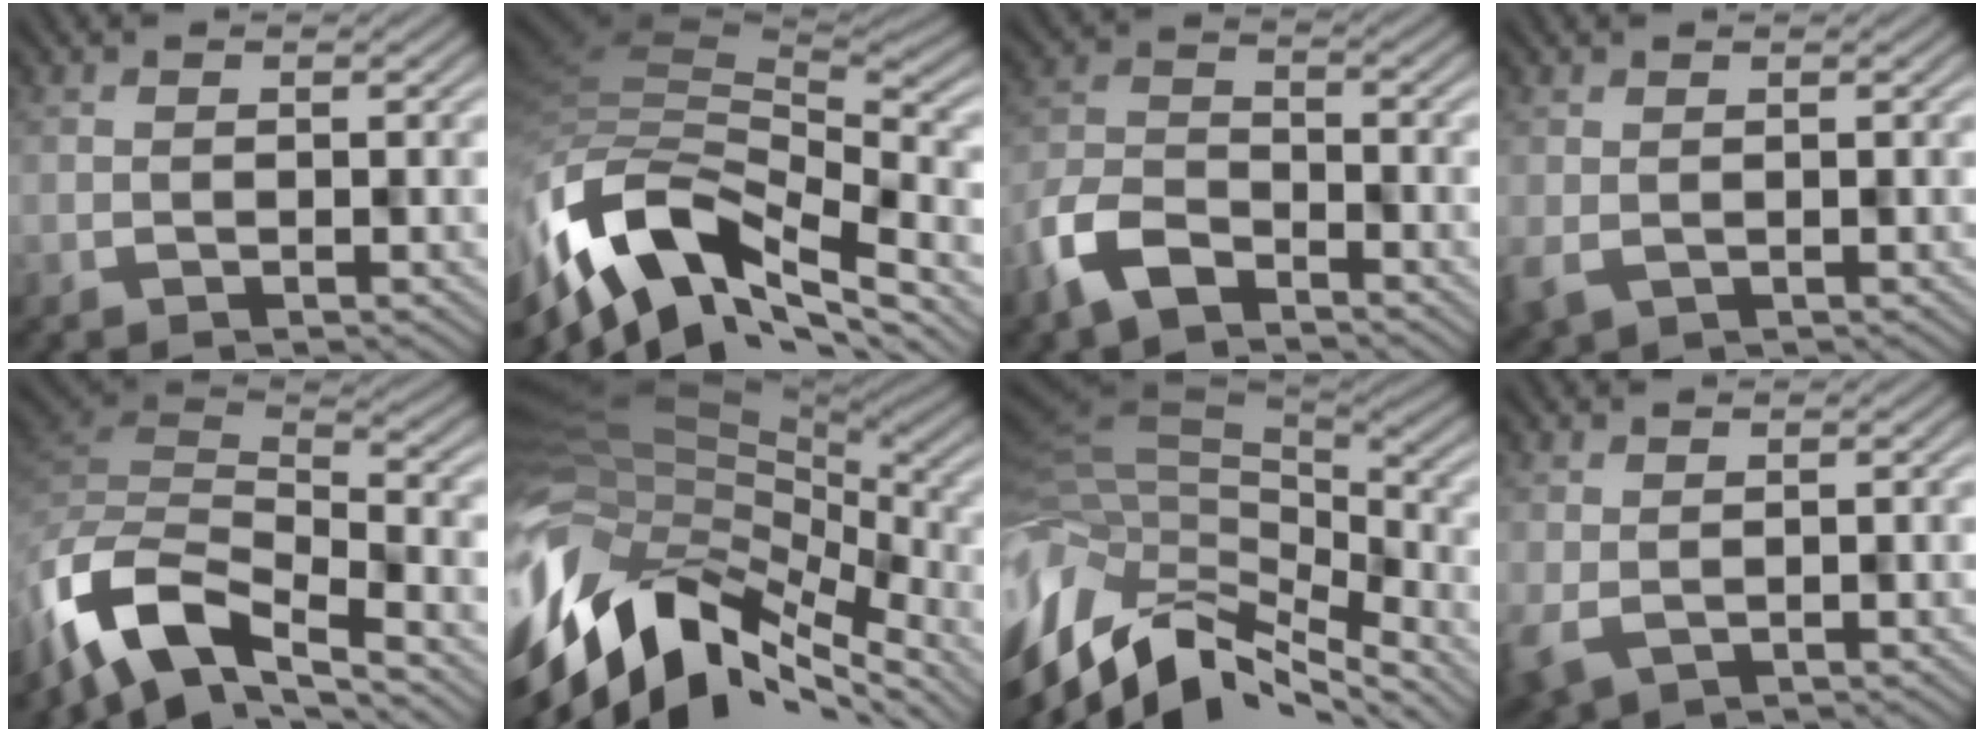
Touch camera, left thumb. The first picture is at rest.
{"total": 14.3, "force": [-6.7, 7.2, 10.4], "torque": [-0.248, -0.022, -0.115]}
{"total": 6.3, "force": [-4.9, 2.8, 2.8], "torque": [-0.062, -0.008, -0.111]}
{"total": 2.3, "force": [-0.2, 1.4, 1.9], "torque": [-0.041, -0.002, 0.004]}
{"total": 11.0, "force": [-7.2, 4.7, 6.9], "torque": [-0.154, -0.012, -0.139]}
{"total": 14.5, "force": [-6.1, 7.3, 10.9], "torque": [-0.252, -0.015, -0.102]}
{"total": 14.7, "force": [-8.1, 7.2, 9.9], "torque": [-0.254, -0.021, -0.124]}
{"total": 3.6, "force": [-0.3, 2.2, 2.8], "torque": [-0.058, -0.003, 0.012]}